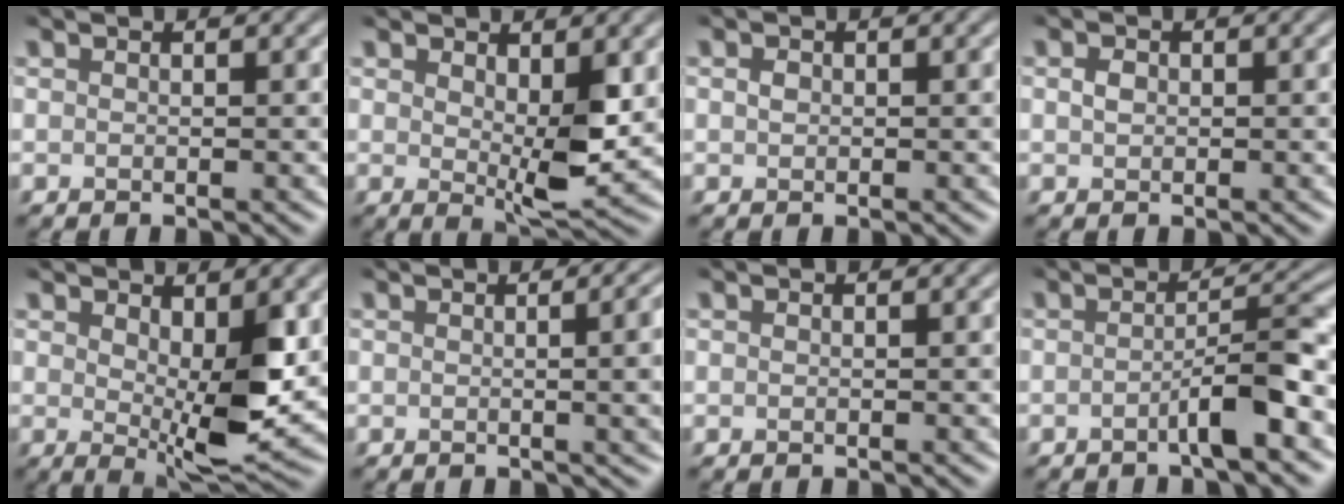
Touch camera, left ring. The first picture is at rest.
{"total": 4.7, "force": [0.9, 1.9, 4.2], "torque": [-0.070, -0.011, 0.019]}
{"total": 0.6, "force": [0.1, 0.5, 0.3], "torque": [-0.006, -0.002, 0.000]}
{"total": 0.9, "force": [0.1, 0.7, 0.6], "torque": [-0.013, 0.000, 0.001]}
{"total": 6.3, "force": [0.9, 2.4, 5.8], "torque": [-0.098, -0.015, 0.020]}
{"total": 7.6, "force": [0.4, 3.4, 6.8], "torque": [-0.030, 0.017, -0.001]}
{"total": 0.0}
{"total": 3.5, "force": [-1.4, 0.4, 3.2], "torque": [-0.051, 0.014, -0.030]}